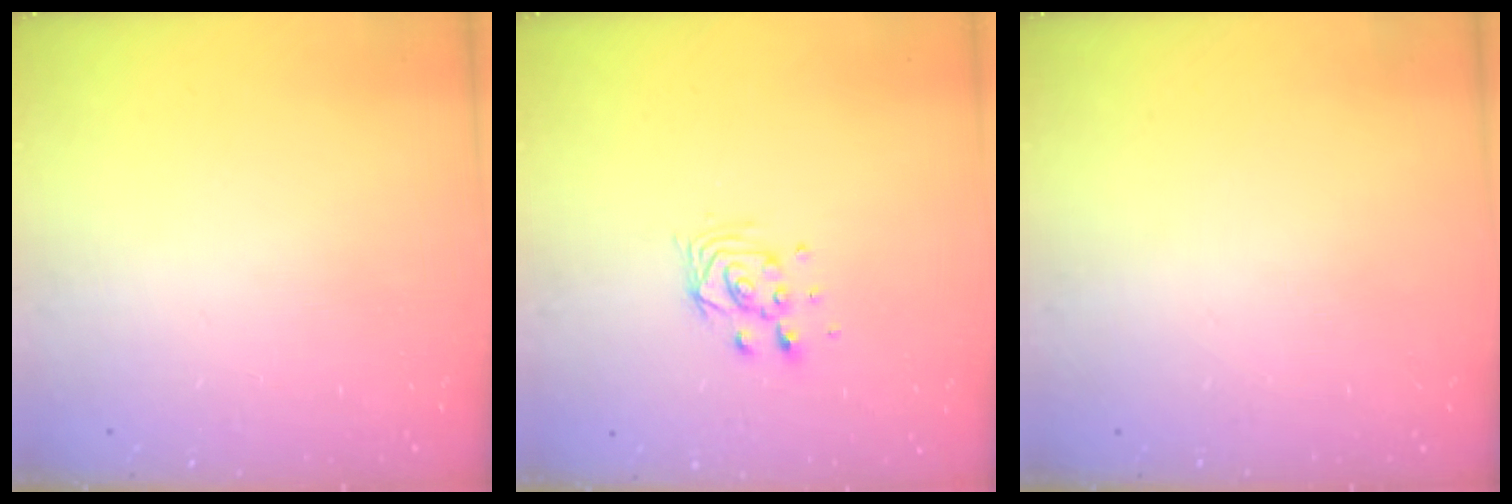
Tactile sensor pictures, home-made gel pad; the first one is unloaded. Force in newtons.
{"total": 6.8, "press": 6.8, "slide": 0.5}
{"total": 0.0}